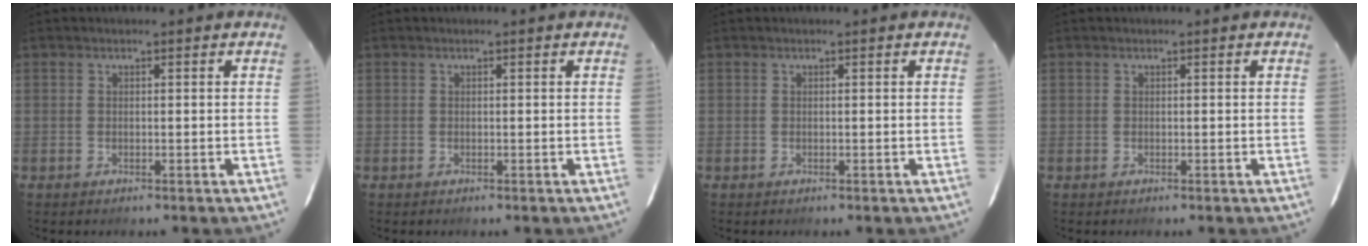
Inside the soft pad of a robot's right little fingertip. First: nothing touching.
{"total": 0.0}
{"total": 0.0}
{"total": 0.0}